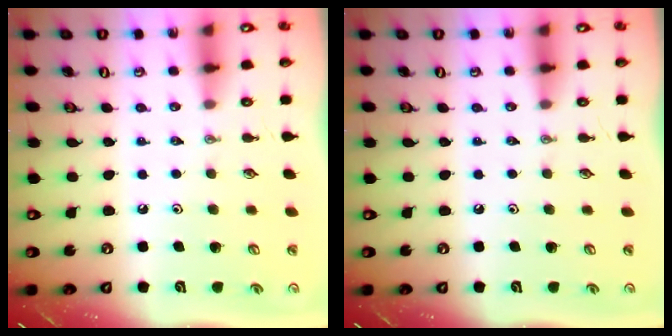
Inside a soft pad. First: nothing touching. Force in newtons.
{"total": 0.0}